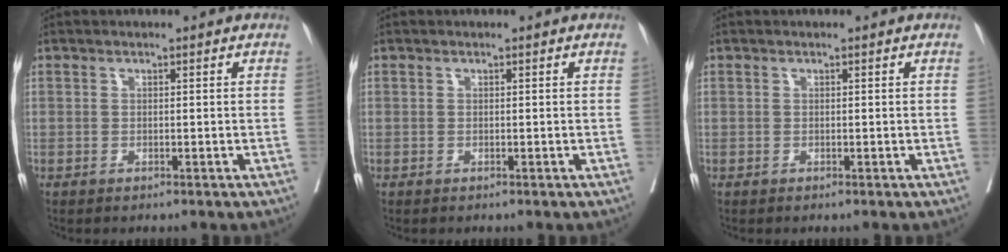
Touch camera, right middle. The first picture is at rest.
{"total": 0.0}
{"total": 0.0}